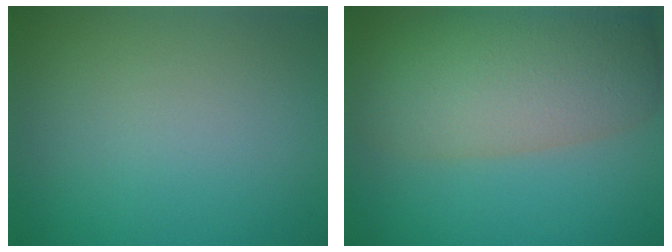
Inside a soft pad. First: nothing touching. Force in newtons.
{"total": 9.2, "press": 9.2, "slide": 0.5}